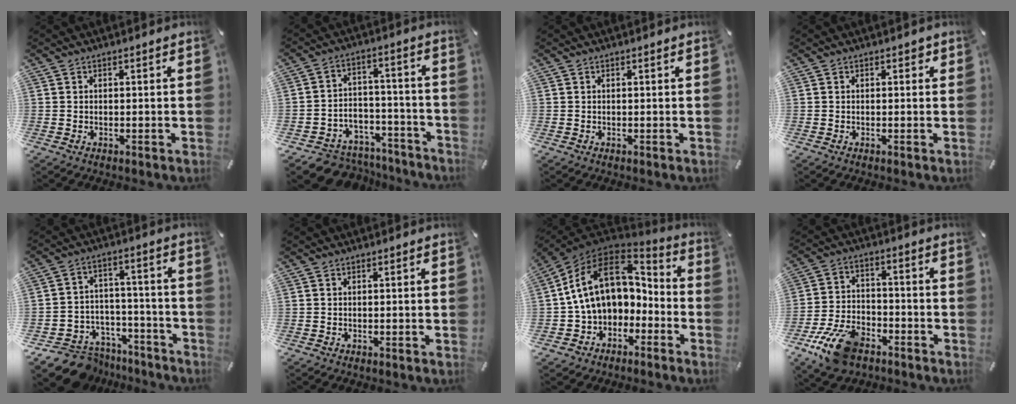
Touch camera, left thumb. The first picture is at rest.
{"total": 6.9, "force": [-4.5, 5.1, 1.1], "torque": [-0.009, 0.028, -0.075]}
{"total": 0.0}
{"total": 1.0, "force": [0.3, 0.8, 0.5], "torque": [-0.003, 0.003, 0.002]}
{"total": 10.3, "force": [-7.5, 6.7, 2.2], "torque": [-0.029, 0.049, -0.126]}
{"total": 0.0}
{"total": 16.1, "force": [2.1, 12.4, 10.1], "torque": [-0.198, -0.001, 0.043]}
{"total": 12.9, "force": [-8.1, 7.0, 7.2], "torque": [-0.132, 0.048, -0.143]}